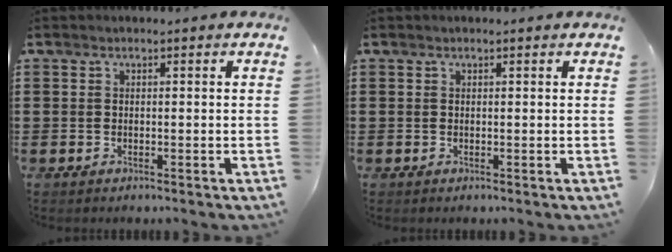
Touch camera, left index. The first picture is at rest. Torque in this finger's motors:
{"motor_torque": [0.42, 0.54, 0.05, -0.02]}